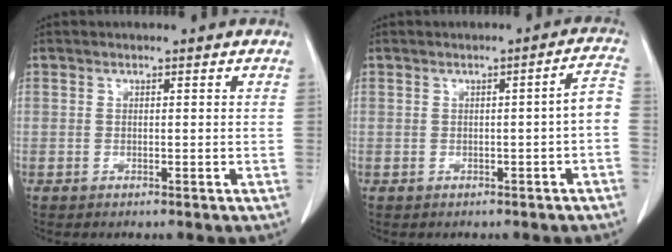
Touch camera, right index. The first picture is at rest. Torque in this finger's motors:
{"motor_torque": [0.44, -0.36, 0.13, 0.05]}